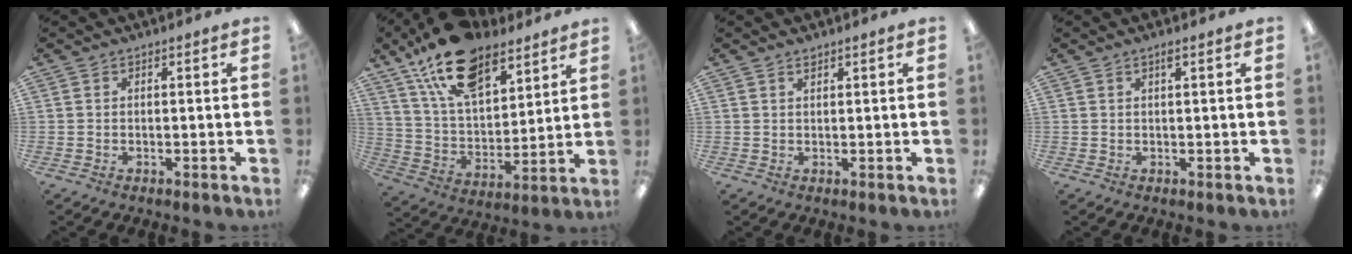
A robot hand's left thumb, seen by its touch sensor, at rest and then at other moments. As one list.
[{"total": 19.4, "force": [13.1, 9.4, 10.7], "torque": [-0.190, -0.060, 0.234]}, {"total": 1.1, "force": [1.0, 0.2, 0.5], "torque": [-0.004, -0.004, 0.016]}, {"total": 1.4, "force": [0.9, 0.1, 1.1], "torque": [-0.016, -0.001, 0.012]}]